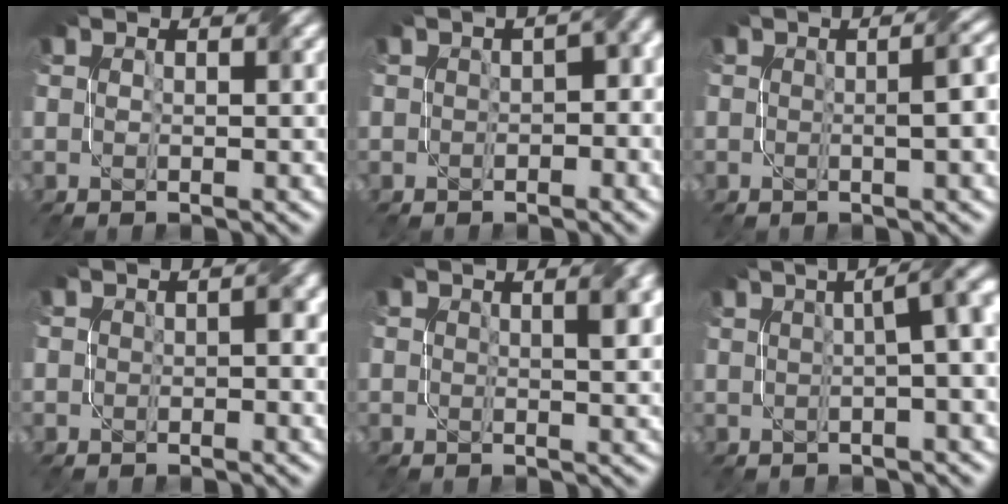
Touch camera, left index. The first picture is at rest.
{"total": 3.6, "force": [-0.6, 2.0, 2.9], "torque": [-0.016, 0.004, -0.001]}
{"total": 2.6, "force": [-0.3, 0.5, 2.5], "torque": [-0.031, 0.009, -0.001]}
{"total": 1.6, "force": [-0.4, 1.0, 1.2], "torque": [-0.009, 0.004, -0.004]}
{"total": 1.6, "force": [0.4, 0.5, 1.5], "torque": [-0.013, 0.004, 0.007]}
{"total": 8.0, "force": [1.5, 3.6, 7.0], "torque": [-0.027, 0.050, -0.004]}